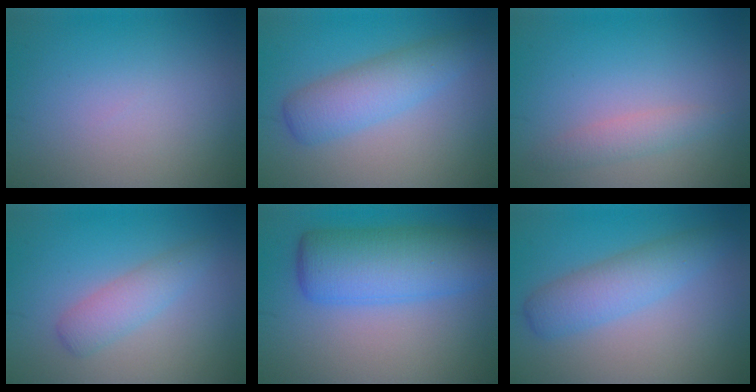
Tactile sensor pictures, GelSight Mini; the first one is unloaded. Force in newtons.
{"total": 4.4, "press": 4.4, "slide": 0.1}
{"total": 1.7, "press": 1.7, "slide": 0.1}
{"total": 2.6, "press": 2.6, "slide": 0.1}
{"total": 7.9, "press": 7.9, "slide": 0.2}
{"total": 4.0, "press": 4.0, "slide": 0.1}